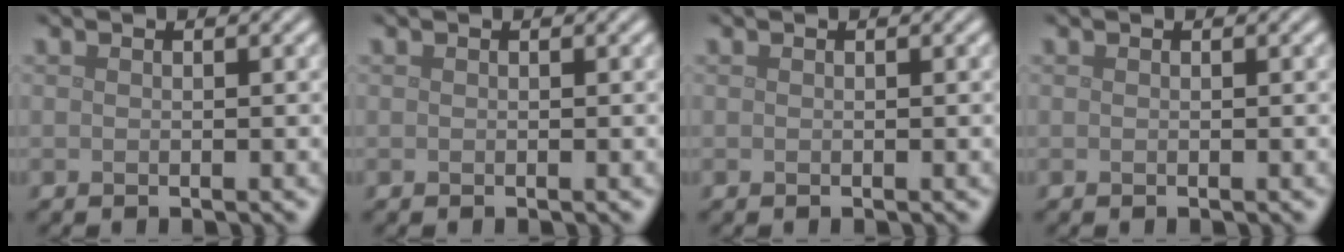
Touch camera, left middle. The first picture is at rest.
{"total": 0.0}
{"total": 0.0}
{"total": 0.0}